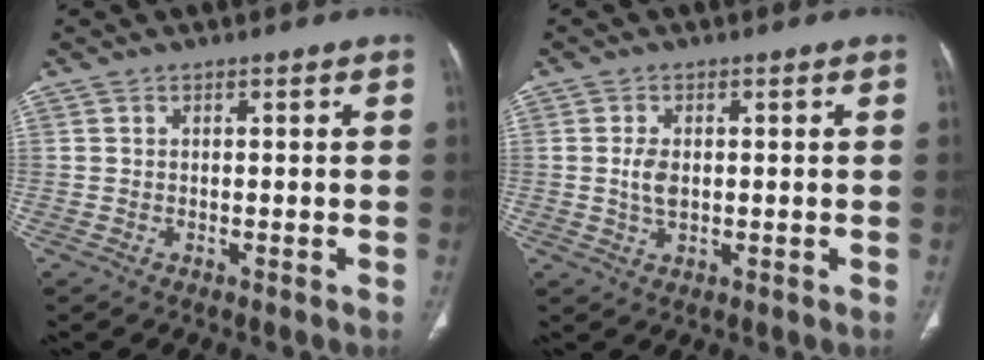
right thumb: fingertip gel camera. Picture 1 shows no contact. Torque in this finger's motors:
{"motor_torque": [0.45, 0.34, 0.83, -0.67, 0.08]}